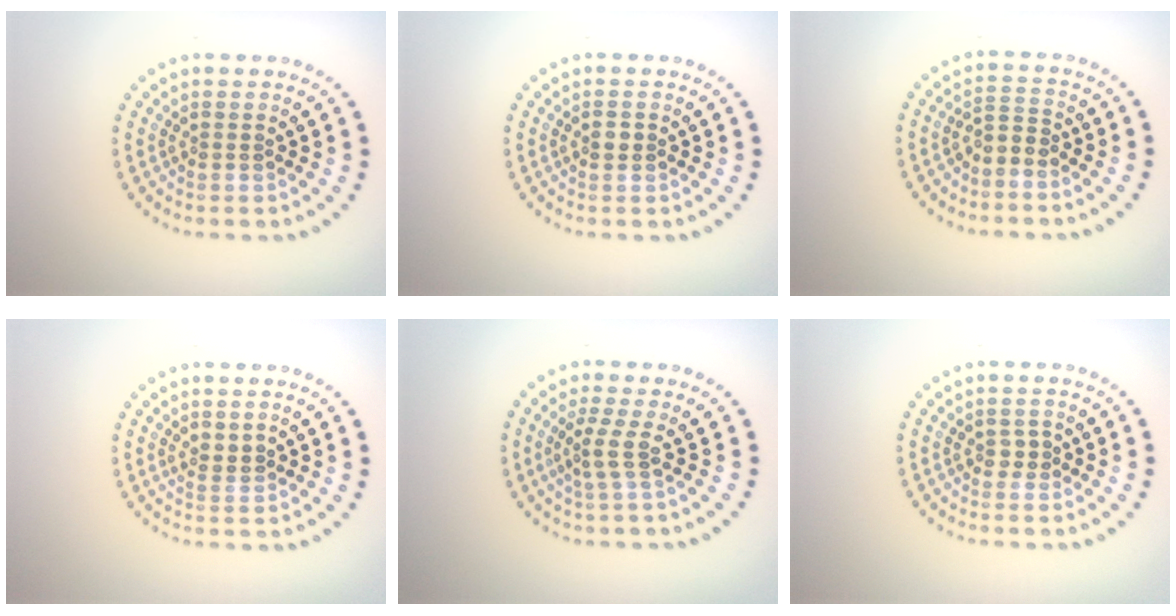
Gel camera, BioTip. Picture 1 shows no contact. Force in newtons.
{"total": 1.2, "press": 1.2, "slide": 0.2}
{"total": 1.8, "press": 1.4, "slide": 1.2}
{"total": 1.2, "press": 1.1, "slide": 0.5}
{"total": 2.1, "press": 1.5, "slide": 1.4}
{"total": 0.9, "press": 0.9, "slide": 0.2}